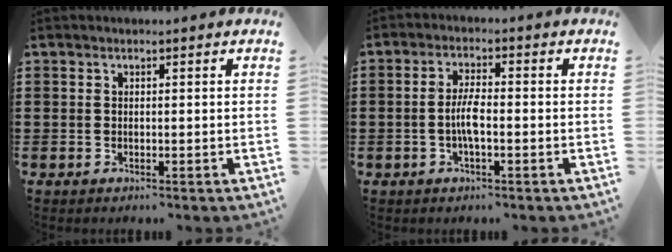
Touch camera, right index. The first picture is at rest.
{"total": 3.9, "force": [-0.8, 0.9, 3.7], "torque": [-0.080, -0.002, -0.020]}